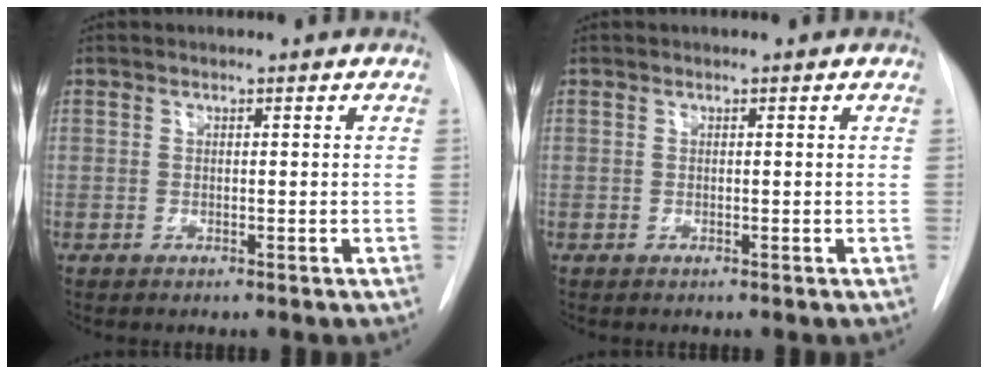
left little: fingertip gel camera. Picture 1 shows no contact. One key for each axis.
{"total": 0.0}